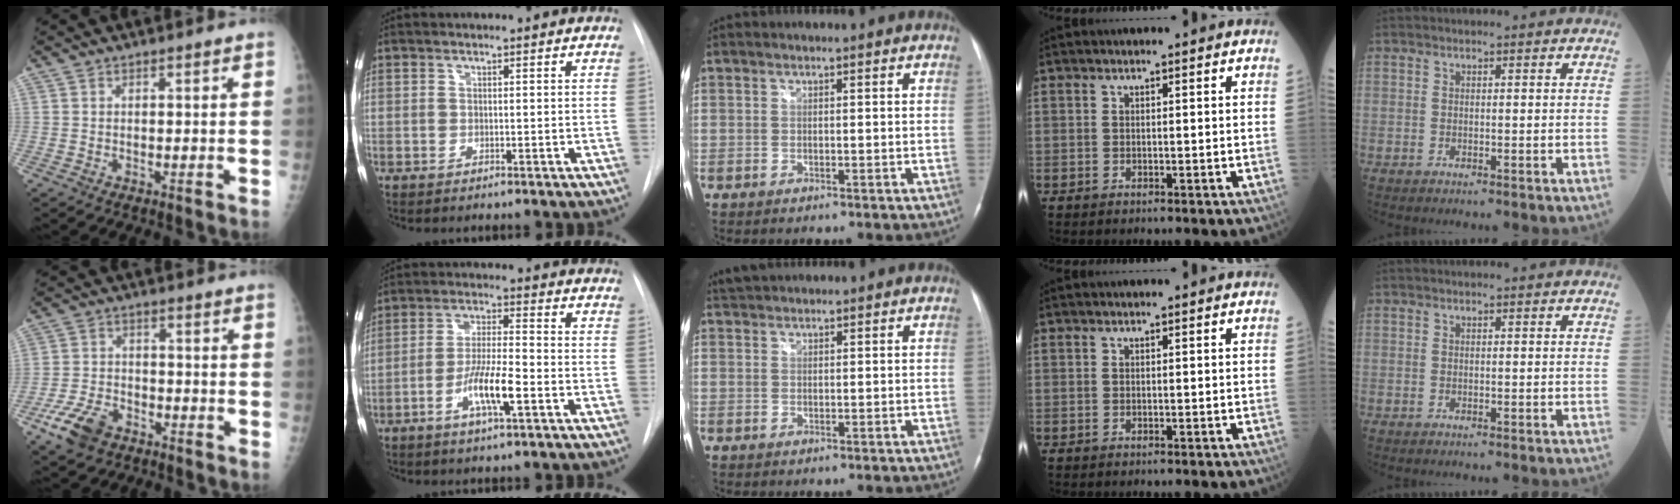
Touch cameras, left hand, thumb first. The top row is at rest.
{"thumb": {"total": 8.1, "force": [-4.9, 4.8, 4.3], "torque": [-0.085, 0.017, -0.089]}, "index": {"total": 7.9, "force": [-3.2, 1.0, 7.1], "torque": [-0.139, -0.003, -0.061]}, "middle": {"total": 2.6, "force": [2.5, 0.7, 0.5], "torque": [-0.012, 0.024, 0.045]}}